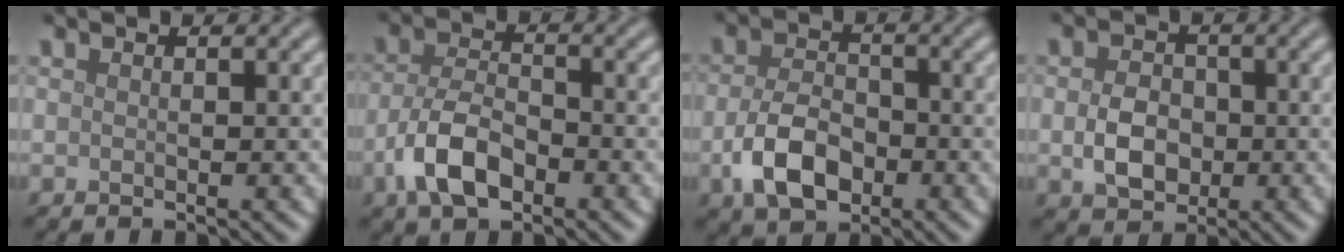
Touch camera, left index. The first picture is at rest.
{"total": 5.3, "force": [-2.6, 2.7, 3.8], "torque": [-0.075, 0.002, -0.057]}
{"total": 5.3, "force": [-1.9, 3.3, 3.7], "torque": [-0.077, -0.003, -0.039]}
{"total": 3.7, "force": [-0.5, 2.8, 2.4], "torque": [-0.046, -0.001, -0.012]}